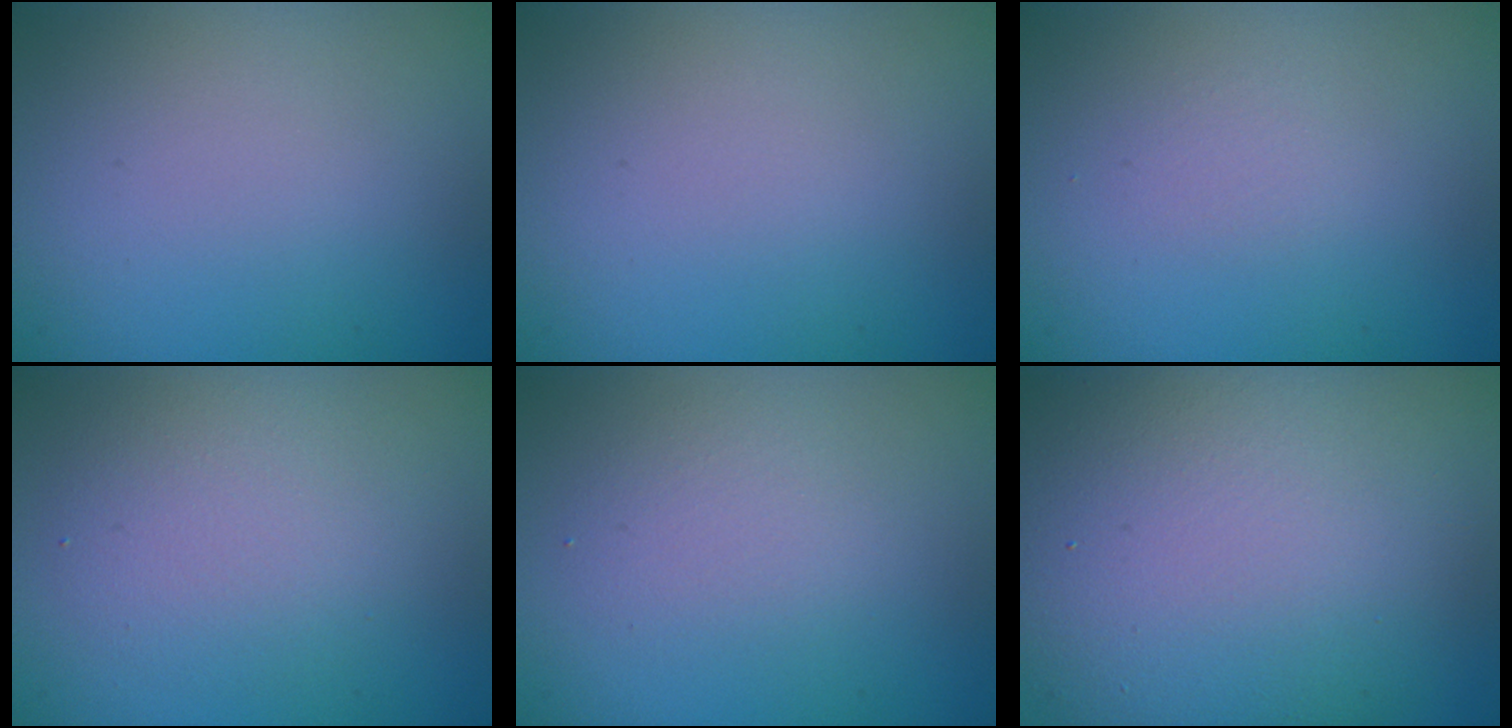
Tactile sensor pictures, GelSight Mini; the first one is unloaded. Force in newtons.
{"total": 0.0}
{"total": 0.0}
{"total": 3.9, "press": 3.9, "slide": 0.2}
{"total": 2.1, "press": 2.1, "slide": 0.1}
{"total": 12.9, "press": 12.9, "slide": 1.1}